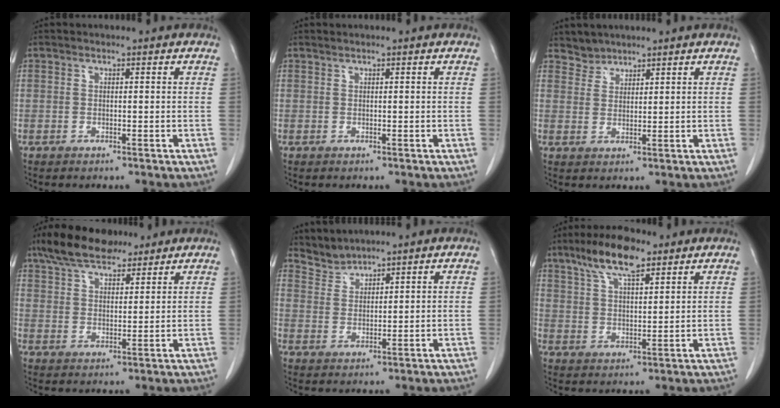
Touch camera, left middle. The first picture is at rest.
{"total": 0.0}
{"total": 2.4, "force": [2.2, 0.8, -0.6], "torque": [0.014, 0.005, 0.042]}
{"total": 11.1, "force": [8.7, 3.8, 5.8], "torque": [-0.102, 0.026, 0.154]}
{"total": 3.1, "force": [3.0, 0.1, -0.7], "torque": [0.011, 0.004, 0.069]}
{"total": 9.3, "force": [6.4, 2.4, 6.4], "torque": [-0.125, 0.013, 0.116]}